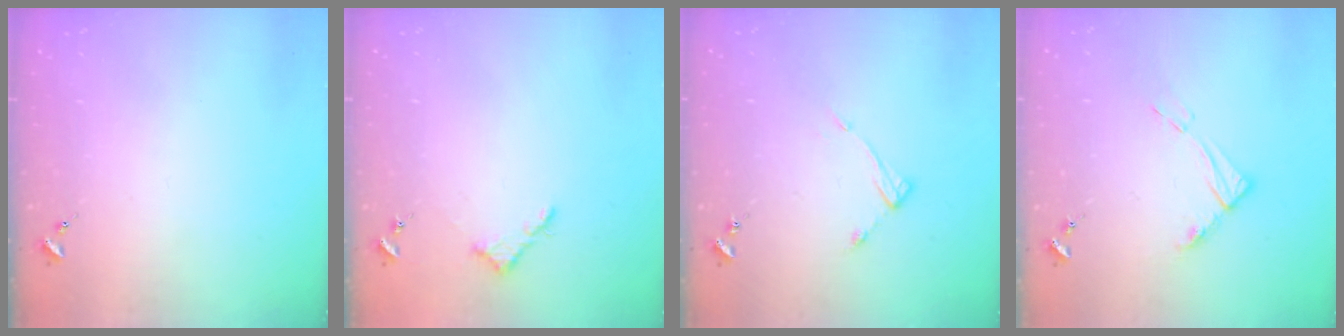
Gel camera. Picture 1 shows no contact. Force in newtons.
{"total": 5.6, "press": 5.6, "slide": 0.6}
{"total": 7.9, "press": 7.9, "slide": 0.3}
{"total": 8.7, "press": 8.6, "slide": 0.9}